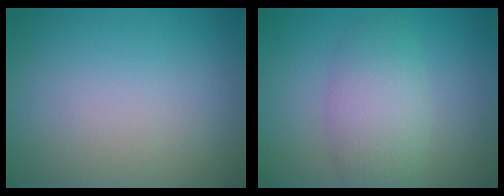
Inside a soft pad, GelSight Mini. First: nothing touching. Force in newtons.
{"total": 4.5, "press": 4.5, "slide": 0.1}